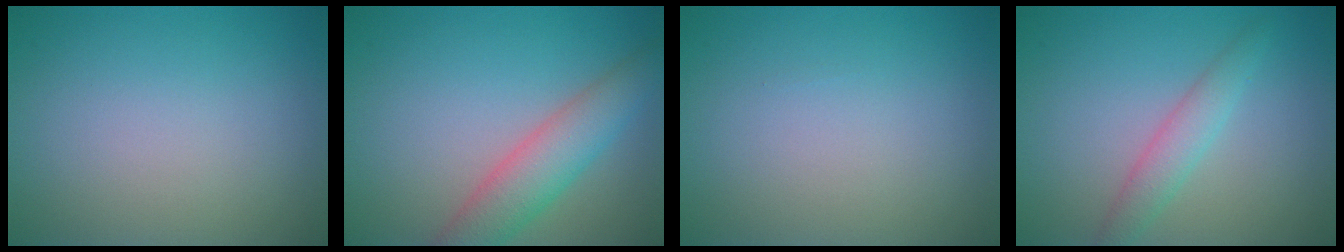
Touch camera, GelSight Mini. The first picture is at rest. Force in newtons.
{"total": 4.5, "press": 4.5, "slide": 0.2}
{"total": 0.0}
{"total": 2.3, "press": 2.3, "slide": 0.1}